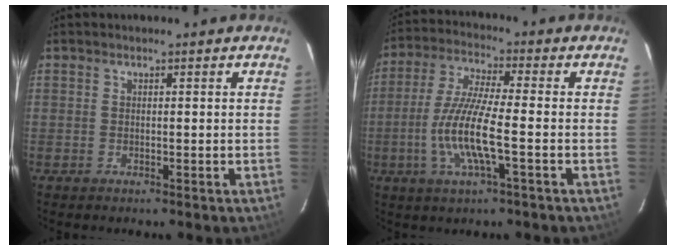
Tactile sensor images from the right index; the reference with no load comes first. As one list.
[{"total": 11.2, "force": [-3.1, 1.3, 10.7], "torque": [-0.225, -0.005, -0.063]}]